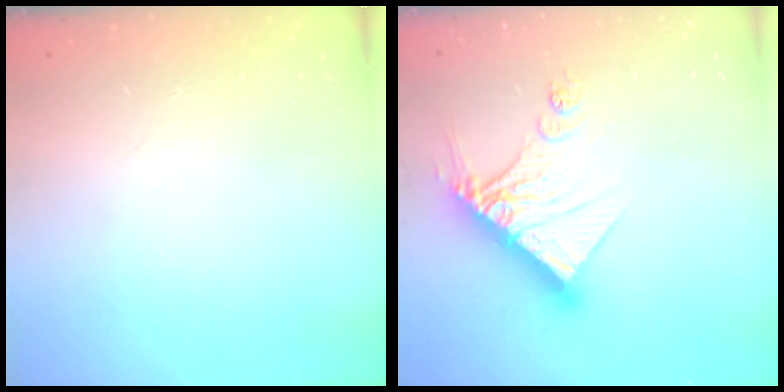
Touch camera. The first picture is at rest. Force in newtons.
{"total": 14.3, "press": 14.2, "slide": 1.4}